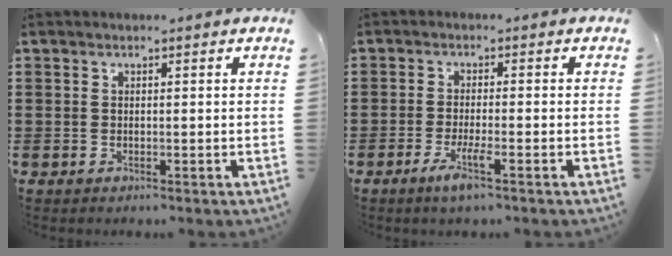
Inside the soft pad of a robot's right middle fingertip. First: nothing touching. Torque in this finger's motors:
{"motor_torque": [0.96, -0.57, 0.28, 0.07]}